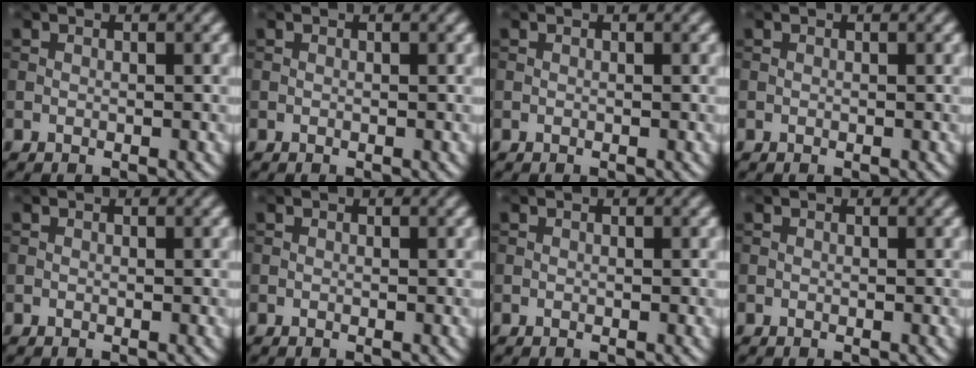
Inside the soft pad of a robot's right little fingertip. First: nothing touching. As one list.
[{"total": 0.0}, {"total": 0.0}, {"total": 0.0}, {"total": 0.0}, {"total": 0.0}, {"total": 0.0}, {"total": 0.0}]